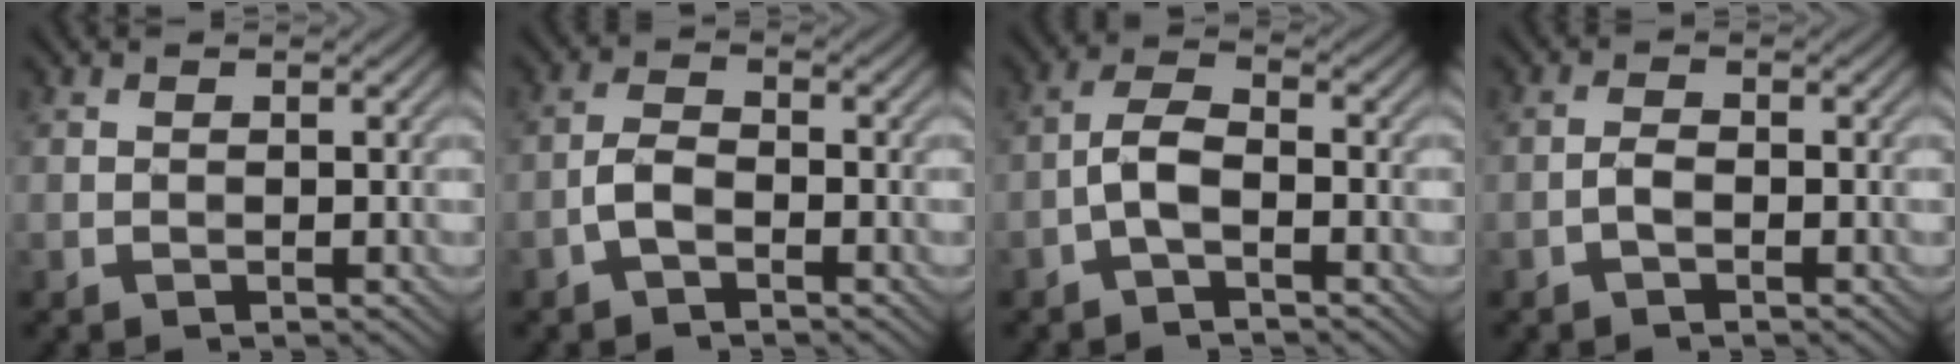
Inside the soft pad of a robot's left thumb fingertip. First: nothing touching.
{"total": 2.8, "force": [-1.5, 1.3, 1.9], "torque": [-0.039, 0.006, -0.038]}
{"total": 3.6, "force": [-1.7, 1.3, 2.9], "torque": [-0.059, 0.011, -0.045]}
{"total": 1.6, "force": [-0.8, 0.6, 1.2], "torque": [-0.024, 0.004, -0.019]}